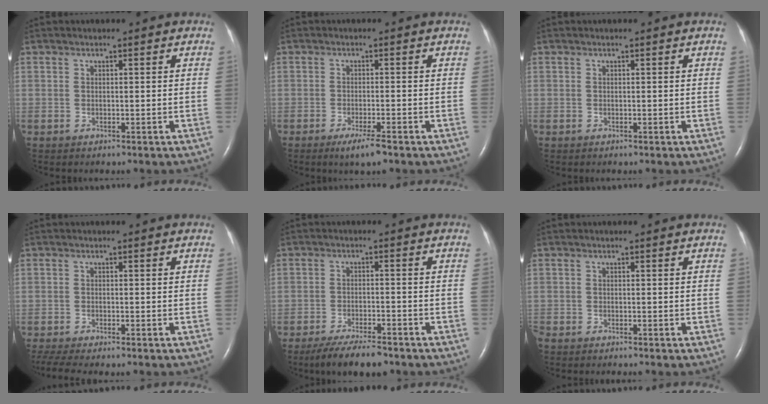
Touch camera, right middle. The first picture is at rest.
{"total": 3.6, "force": [-2.4, 0.1, 2.7], "torque": [-0.054, -0.010, -0.041]}
{"total": 0.0}
{"total": 6.1, "force": [-5.1, 0.6, 3.2], "torque": [-0.059, -0.010, -0.085]}
{"total": 7.9, "force": [-6.5, 1.6, 4.1], "torque": [-0.070, -0.018, -0.108]}
{"total": 1.4, "force": [-1.3, -0.1, 0.5], "torque": [-0.011, -0.002, -0.022]}